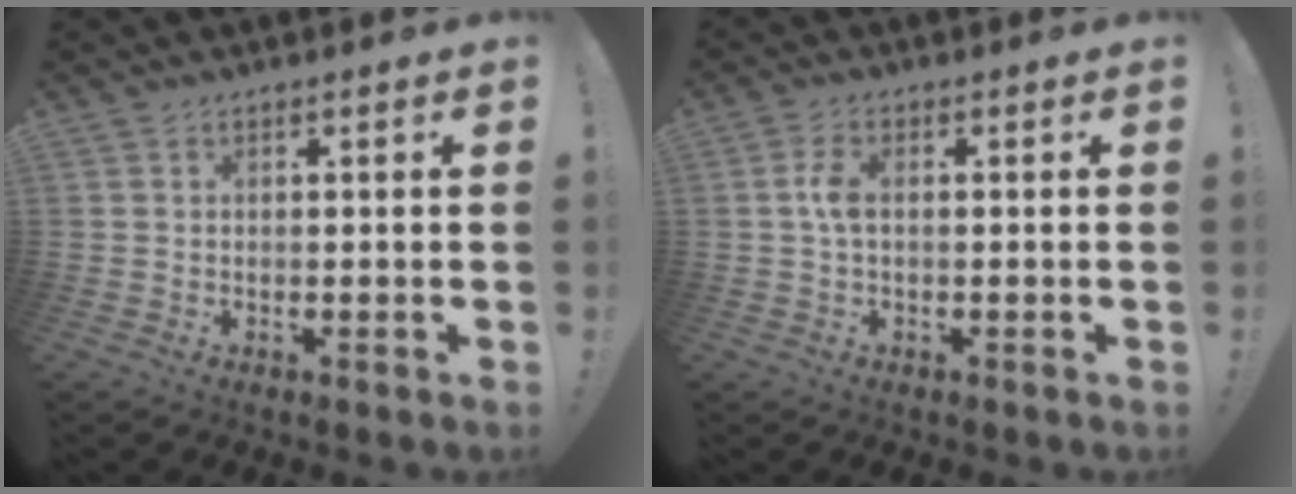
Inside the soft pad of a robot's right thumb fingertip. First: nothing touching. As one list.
[{"total": 4.3, "force": [0.1, 2.0, 3.8], "torque": [-0.075, 0.007, 0.000]}]